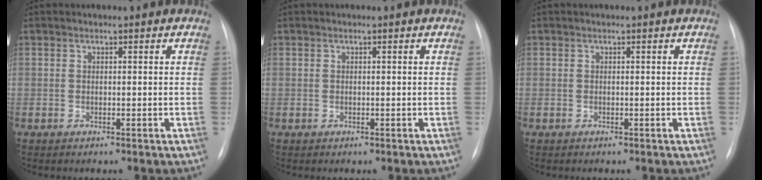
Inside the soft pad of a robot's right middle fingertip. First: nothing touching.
{"total": 0.0}
{"total": 0.0}